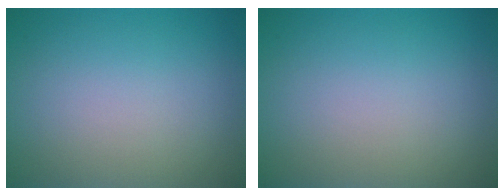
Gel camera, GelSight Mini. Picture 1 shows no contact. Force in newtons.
{"total": 0.0}